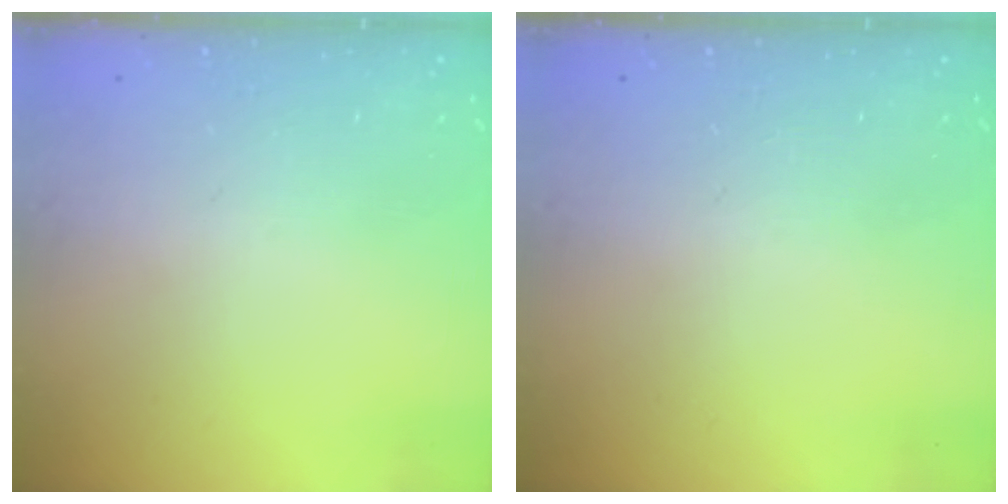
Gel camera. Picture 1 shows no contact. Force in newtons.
{"total": 0.0}